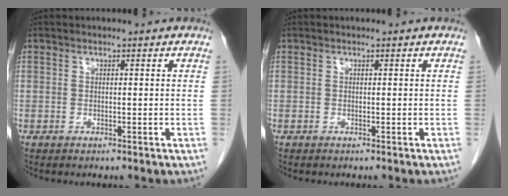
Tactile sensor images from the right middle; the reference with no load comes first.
{"total": 0.0}